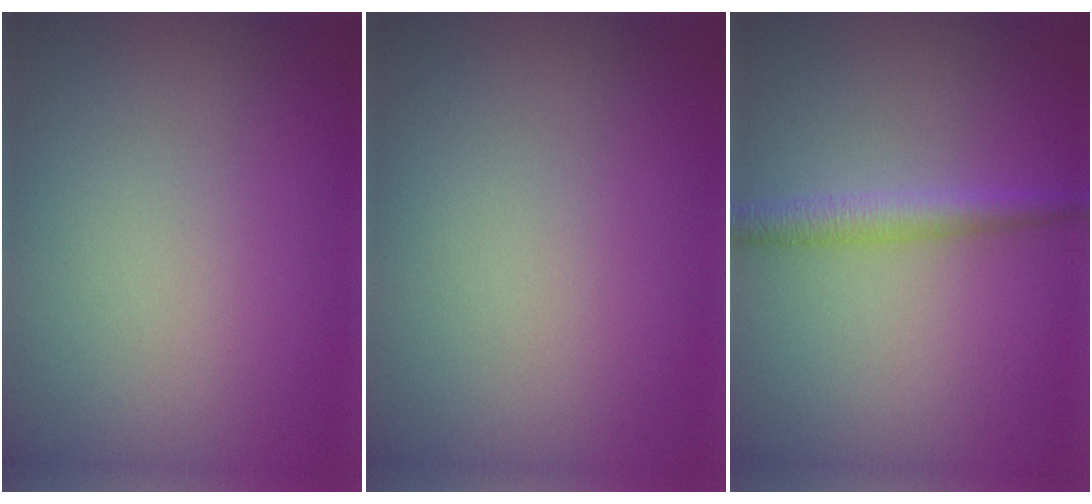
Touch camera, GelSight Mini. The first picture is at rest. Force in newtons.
{"total": 0.0}
{"total": 2.3, "press": 2.3, "slide": 0.1}